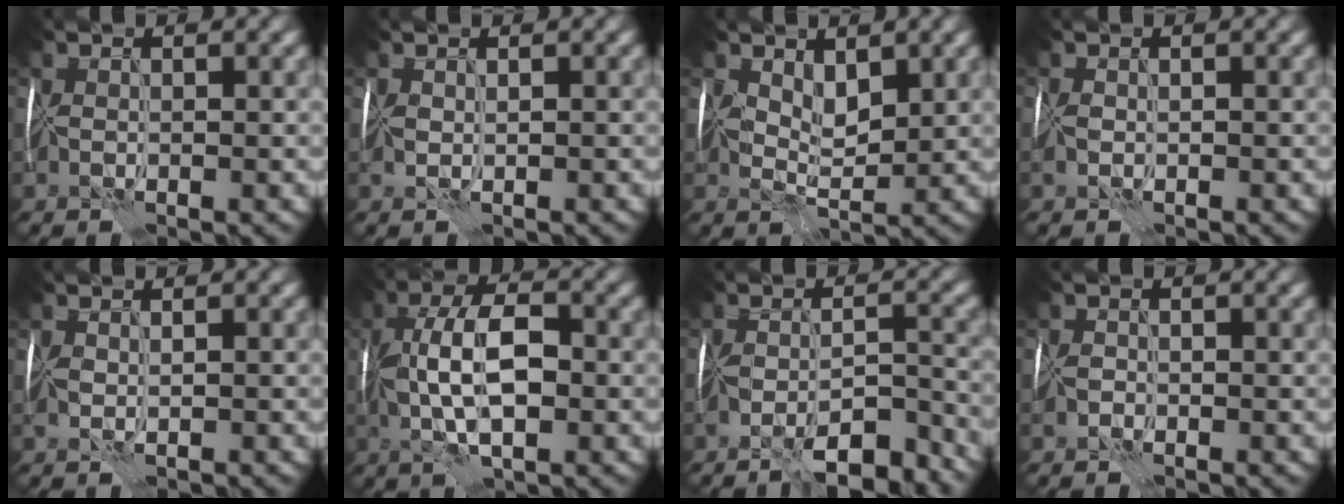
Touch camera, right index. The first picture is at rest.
{"total": 0.5, "force": [0.2, 0.2, 0.4], "torque": [-0.011, 0.002, 0.006]}
{"total": 2.8, "force": [1.2, 1.5, 2.0], "torque": [-0.037, -0.003, 0.025]}
{"total": 1.2, "force": [-0.5, 0.8, 0.8], "torque": [-0.017, -0.002, -0.013]}
{"total": 0.6, "force": [-0.1, 0.3, 0.5], "torque": [-0.014, -0.001, -0.001]}
{"total": 7.2, "force": [-0.4, 3.1, 6.5], "torque": [-0.119, 0.017, -0.013]}
{"total": 6.8, "force": [-5.4, 1.6, 3.9], "torque": [-0.052, 0.005, -0.080]}
{"total": 0.9, "force": [-0.9, 0.3, 0.1], "torque": [-0.001, 0.005, -0.021]}